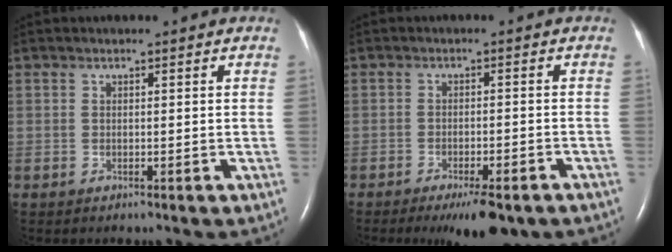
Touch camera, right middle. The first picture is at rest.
{"total": 7.4, "force": [-5.3, 1.7, 4.9], "torque": [-0.066, -0.012, -0.072]}